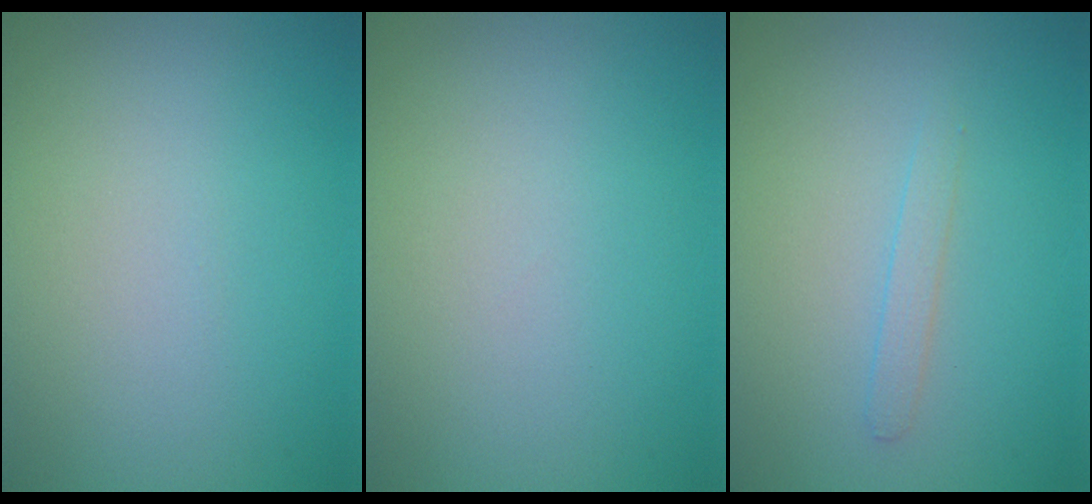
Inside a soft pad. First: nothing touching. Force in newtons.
{"total": 0.0}
{"total": 1.0, "press": 1.0, "slide": 0.1}